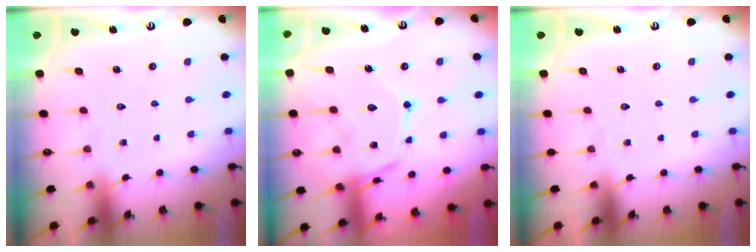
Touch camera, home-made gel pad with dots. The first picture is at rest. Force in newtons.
{"total": 14.6, "press": 14.6, "slide": 1.3}
{"total": 0.0}